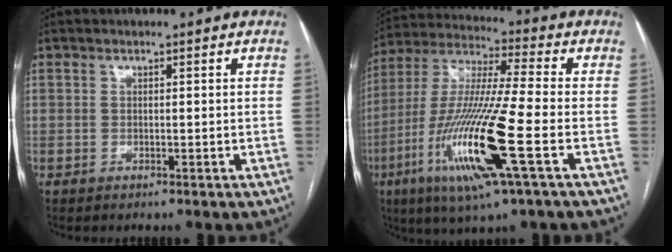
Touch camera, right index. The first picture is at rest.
{"total": 18.9, "force": [-6.4, 0.5, 17.8], "torque": [-0.379, -0.027, -0.122]}